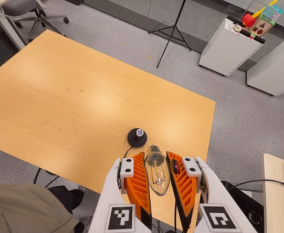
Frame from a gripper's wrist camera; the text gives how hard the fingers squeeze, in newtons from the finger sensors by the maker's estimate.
{"total": 18.7, "left": 20.3, "right": 17.1}